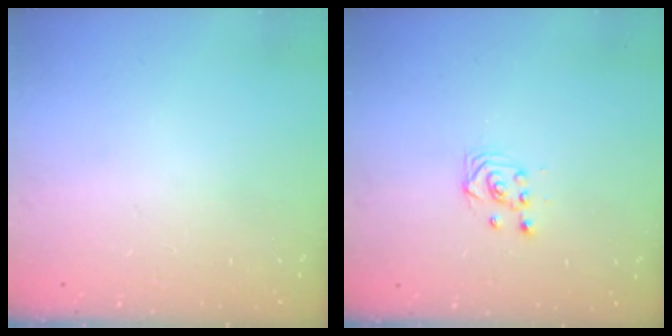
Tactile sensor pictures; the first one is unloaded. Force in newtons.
{"total": 3.4, "press": 3.4, "slide": 0.5}